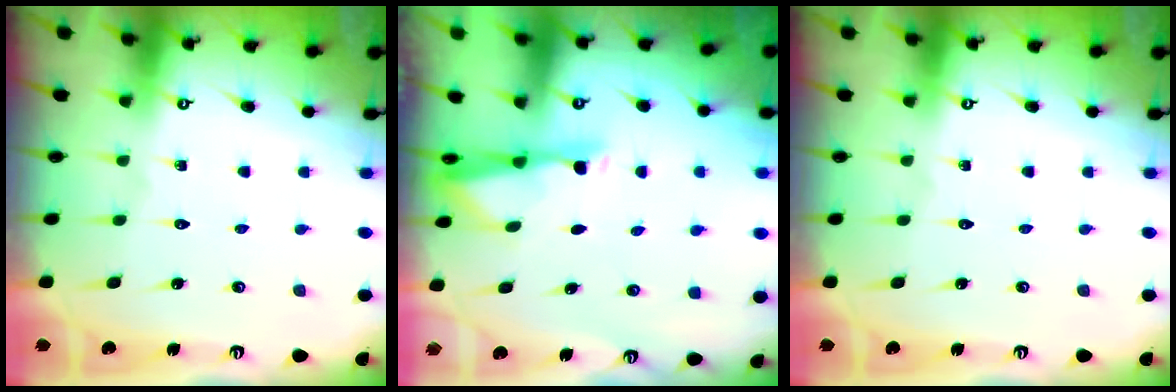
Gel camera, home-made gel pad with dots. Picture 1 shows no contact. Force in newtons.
{"total": 2.9, "press": 2.9, "slide": 0.6}
{"total": 0.0}